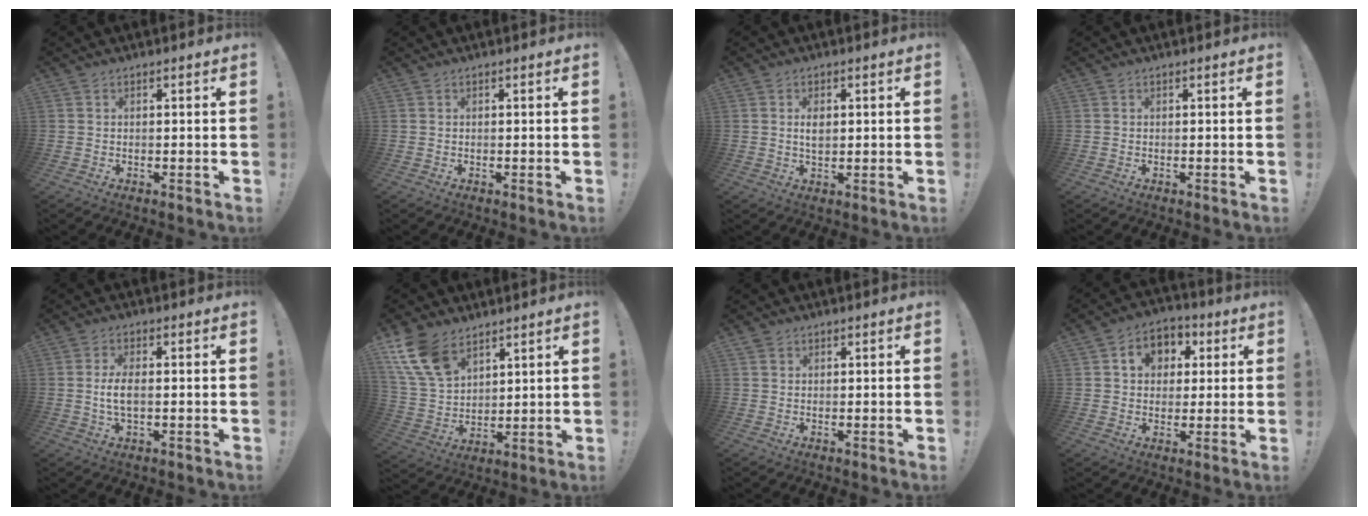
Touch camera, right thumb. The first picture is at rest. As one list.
[{"total": 0.0}, {"total": 3.2, "force": [0.7, 1.9, 2.5], "torque": [-0.030, -0.003, 0.005]}, {"total": 0.0}, {"total": 5.2, "force": [-0.3, 2.0, 4.8], "torque": [-0.097, -0.005, -0.011]}, {"total": 14.3, "force": [8.9, 8.4, 7.4], "torque": [-0.154, -0.042, 0.175]}, {"total": 1.3, "force": [0.9, 0.9, 0.2], "torque": [0.001, -0.002, 0.016]}, {"total": 8.9, "force": [2.2, 7.5, 4.1], "torque": [-0.056, 0.001, 0.044]}]